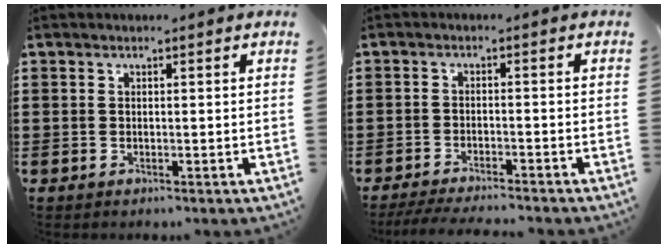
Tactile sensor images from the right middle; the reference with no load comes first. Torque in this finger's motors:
{"motor_torque": [0.06, 0.06, 0.06, 0.05]}